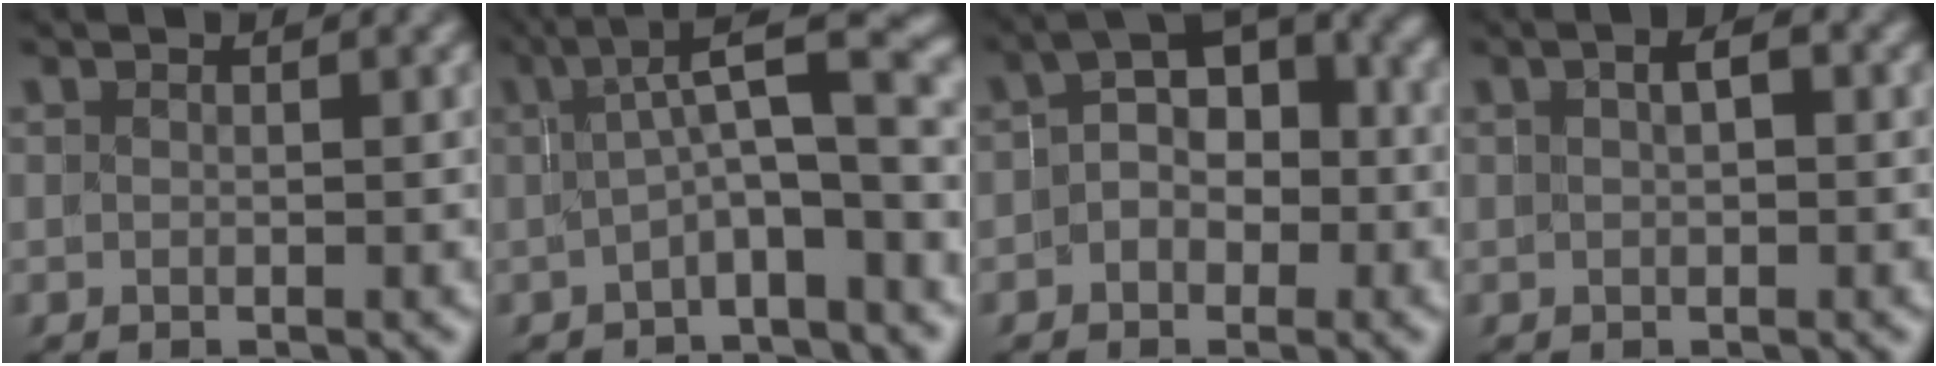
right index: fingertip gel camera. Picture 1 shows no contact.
{"total": 6.3, "force": [-0.2, 2.1, 6.0], "torque": [-0.074, 0.010, -0.001]}
{"total": 4.8, "force": [0.9, 3.1, 3.5], "torque": [-0.038, 0.011, 0.002]}
{"total": 1.5, "force": [0.4, 0.8, 1.2], "torque": [-0.013, 0.004, 0.007]}